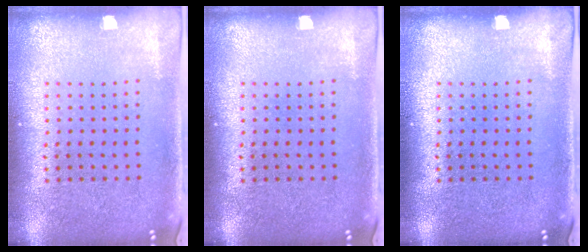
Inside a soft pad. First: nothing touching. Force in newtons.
{"total": 0.0}
{"total": 0.0}